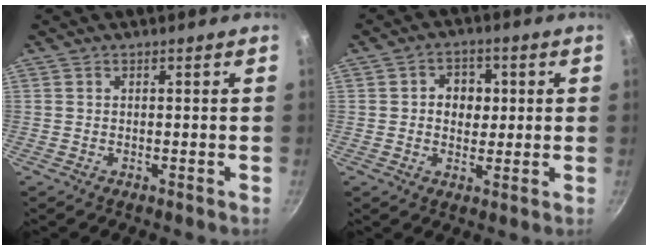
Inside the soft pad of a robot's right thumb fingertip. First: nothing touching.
{"total": 5.8, "force": [0.7, 4.8, 3.2], "torque": [-0.021, -0.001, 0.004]}